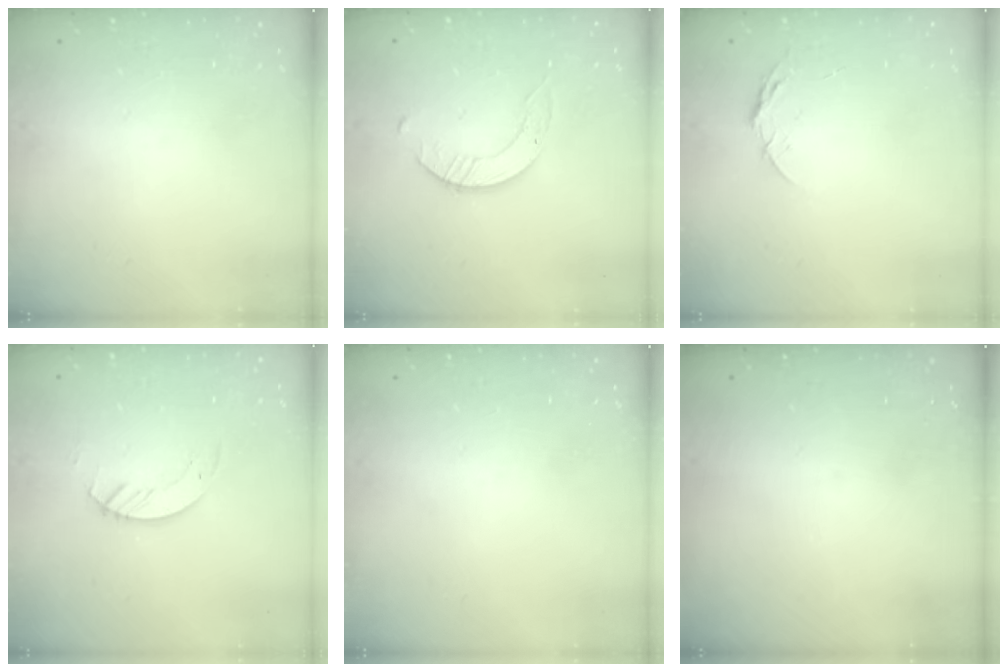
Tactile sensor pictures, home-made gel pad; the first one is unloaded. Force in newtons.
{"total": 3.2, "press": 3.1, "slide": 0.4}
{"total": 6.5, "press": 6.5, "slide": 0.6}
{"total": 2.9, "press": 2.9, "slide": 0.3}
{"total": 0.0}
{"total": 0.0}